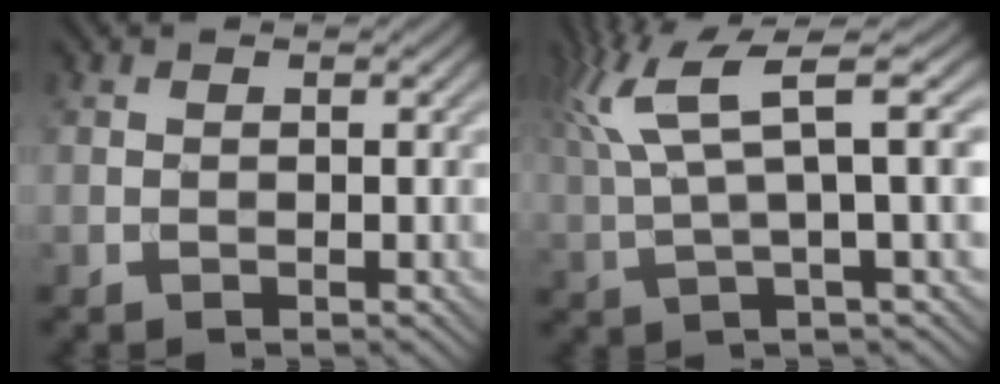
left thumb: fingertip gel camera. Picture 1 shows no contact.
{"total": 9.6, "force": [3.5, 2.0, 8.7], "torque": [-0.174, 0.029, 0.069]}